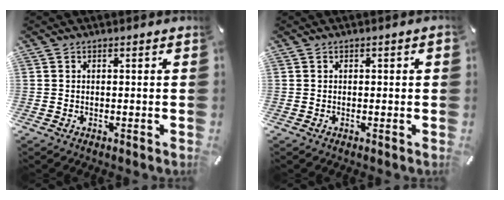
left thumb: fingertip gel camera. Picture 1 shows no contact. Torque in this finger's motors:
{"motor_torque": [0.07, -0.10, 0.04, 0.10, 0.00]}